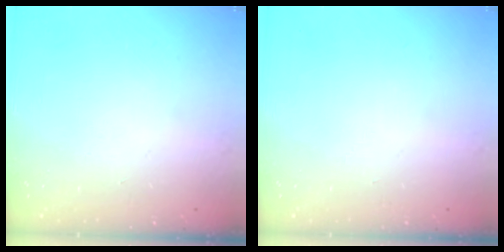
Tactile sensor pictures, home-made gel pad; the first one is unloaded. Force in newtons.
{"total": 0.0}